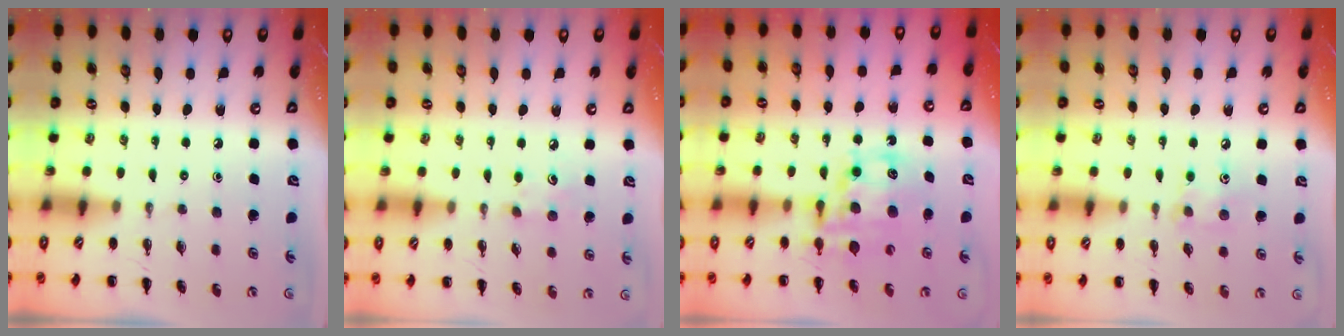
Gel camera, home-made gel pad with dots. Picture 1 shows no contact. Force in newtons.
{"total": 7.1, "press": 6.9, "slide": 1.6}
{"total": 12.9, "press": 12.6, "slide": 3.0}
{"total": 7.6, "press": 7.5, "slide": 1.4}